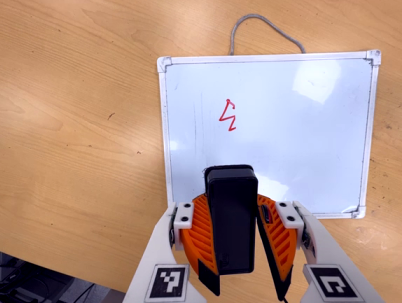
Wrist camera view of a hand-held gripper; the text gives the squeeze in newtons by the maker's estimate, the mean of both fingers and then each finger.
{"total": 9.4, "left": 9.4, "right": 9.3}